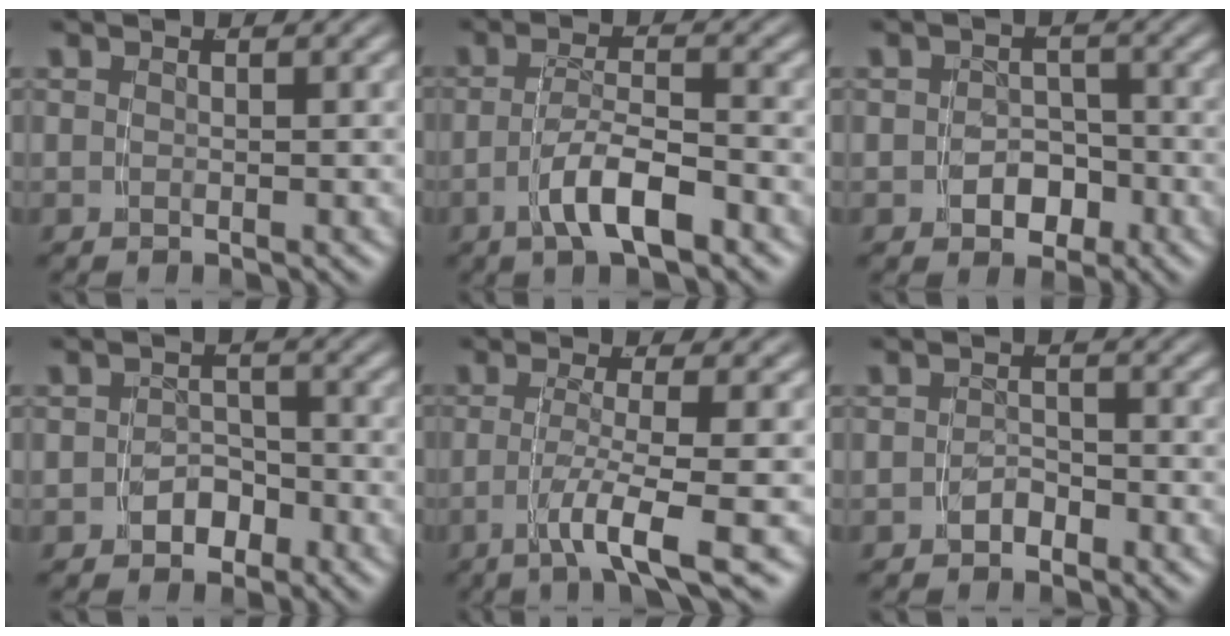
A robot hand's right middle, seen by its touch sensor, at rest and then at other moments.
{"total": 4.1, "force": [-2.2, 0.7, 3.4], "torque": [-0.057, -0.005, -0.035]}
{"total": 3.2, "force": [-1.4, 2.5, 1.3], "torque": [-0.018, -0.009, -0.021]}
{"total": 2.7, "force": [-1.7, 1.9, 0.7], "torque": [-0.008, -0.001, -0.029]}
{"total": 4.9, "force": [-2.5, -0.2, 4.2], "torque": [-0.079, -0.018, -0.032]}
{"total": 1.5, "force": [-1.3, 0.7, 0.4], "torque": [-0.005, 0.000, -0.022]}